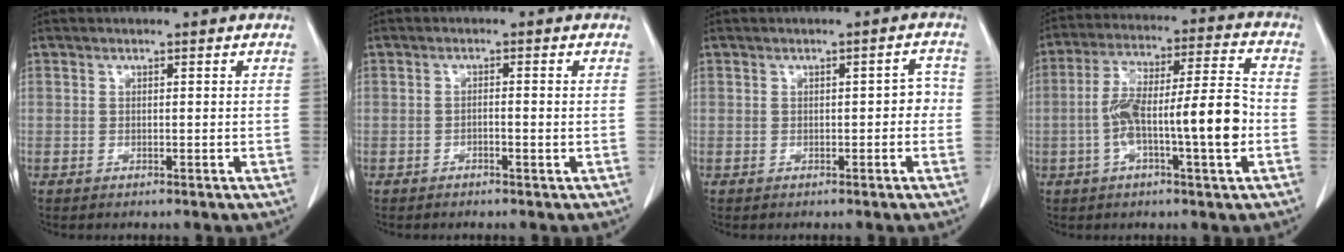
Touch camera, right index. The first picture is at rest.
{"total": 1.0, "force": [-0.6, 0.1, 0.7], "torque": [-0.011, 0.006, -0.010]}
{"total": 2.4, "force": [-0.2, 1.2, 2.1], "torque": [-0.016, 0.019, -0.003]}
{"total": 13.8, "force": [-3.2, 1.6, 13.4], "torque": [-0.241, 0.022, -0.055]}